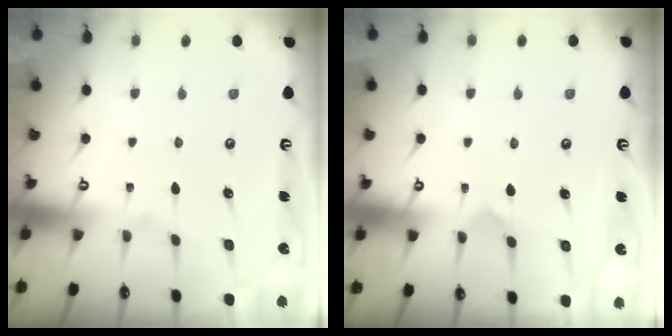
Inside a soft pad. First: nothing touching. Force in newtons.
{"total": 4.6, "press": 4.6, "slide": 0.4}